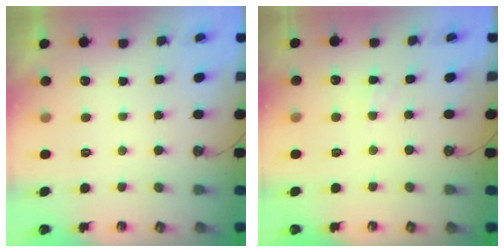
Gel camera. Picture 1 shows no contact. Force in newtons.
{"total": 3.0, "press": 2.9, "slide": 0.5}